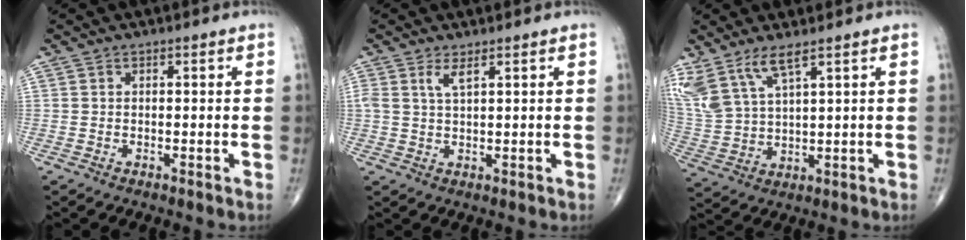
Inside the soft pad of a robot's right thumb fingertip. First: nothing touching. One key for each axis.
{"total": 2.5, "fx": 1.3, "fy": 0.5, "fz": 2.0, "tx": -0.047, "ty": -0.004, "tz": 0.033}
{"total": 9.9, "fx": 6.6, "fy": 2.9, "fz": 6.8, "tx": -0.160, "ty": -0.022, "tz": 0.150}